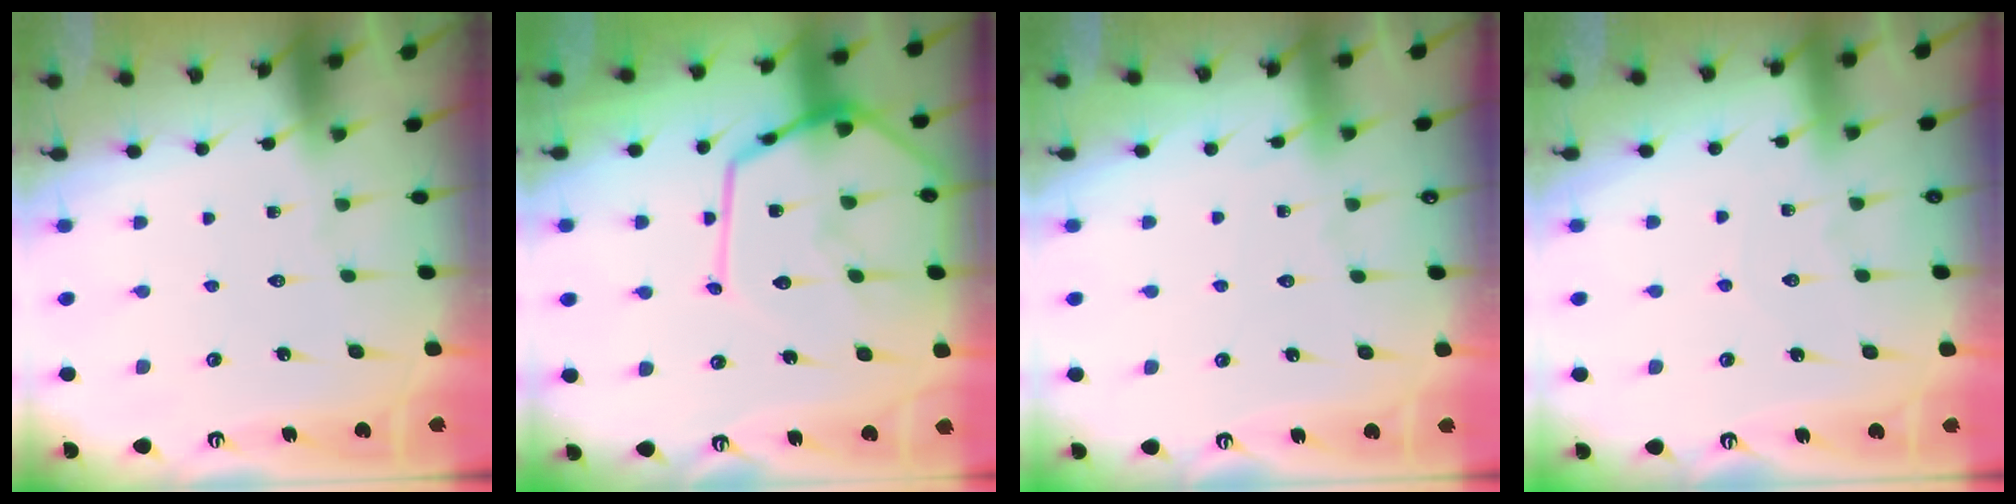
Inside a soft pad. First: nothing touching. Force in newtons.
{"total": 18.2, "press": 18.1, "slide": 1.7}
{"total": 2.6, "press": 2.6, "slide": 0.5}
{"total": 3.5, "press": 3.5, "slide": 0.3}